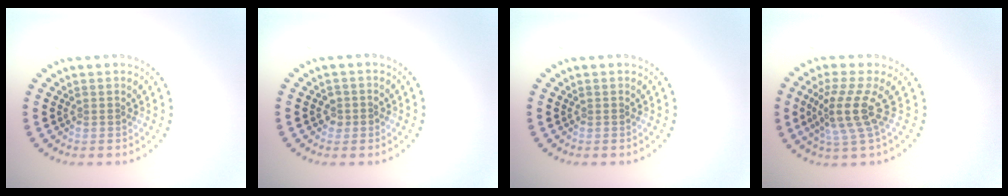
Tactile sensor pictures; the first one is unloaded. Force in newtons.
{"total": 1.1, "press": 1.1, "slide": 0.3}
{"total": 0.0}
{"total": 3.9, "press": 2.7, "slide": 2.8}